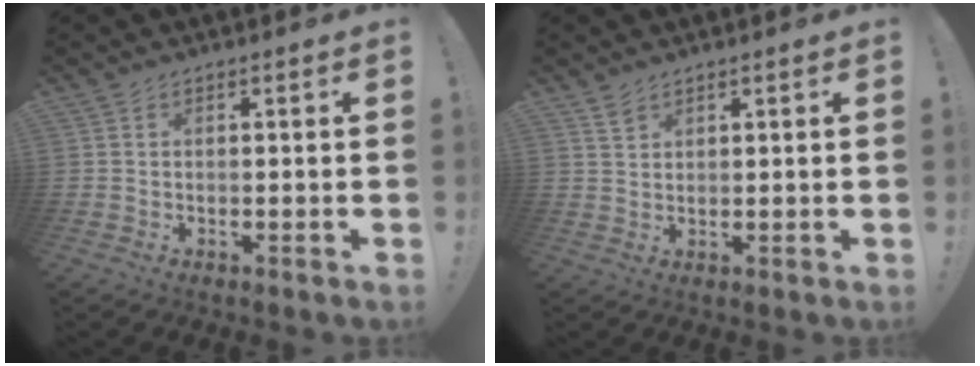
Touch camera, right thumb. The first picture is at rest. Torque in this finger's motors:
{"motor_torque": [0.19, 0.66, 0.05, -0.14, 0.07]}